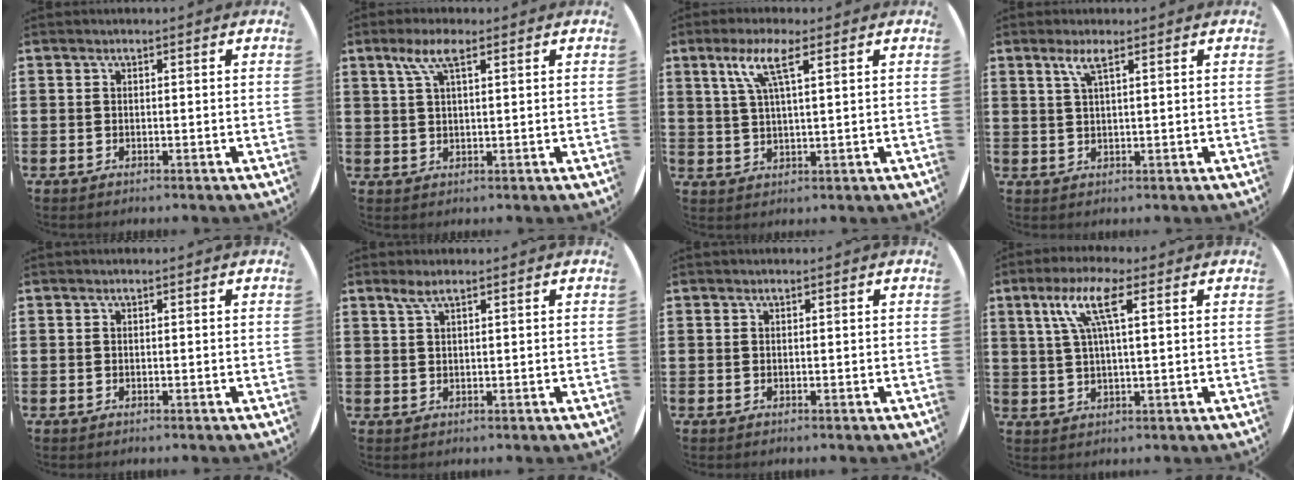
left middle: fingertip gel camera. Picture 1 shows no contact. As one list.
[{"total": 4.2, "force": [2.4, 1.1, 3.3], "torque": [-0.069, 0.009, 0.040]}, {"total": 5.5, "force": [2.9, 0.9, 4.5], "torque": [-0.098, 0.009, 0.047]}, {"total": 2.4, "force": [1.5, 0.2, 1.9], "torque": [-0.040, 0.004, 0.024]}, {"total": 0.0}, {"total": 1.9, "force": [1.2, 0.1, 1.4], "torque": [-0.028, 0.002, 0.021]}, {"total": 0.0}, {"total": 6.8, "force": [2.9, 1.5, 6.0], "torque": [-0.126, 0.012, 0.045]}]